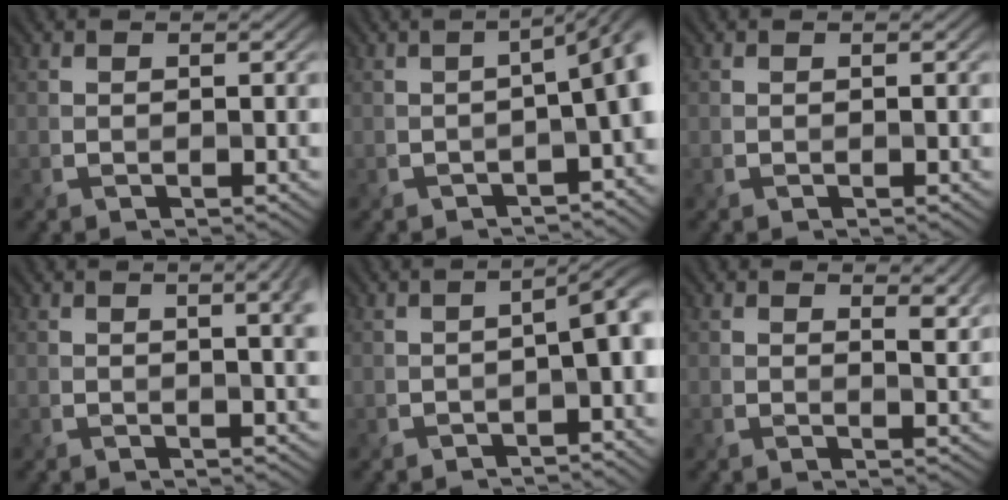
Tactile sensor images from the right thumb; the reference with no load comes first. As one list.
[{"total": 7.0, "force": [-2.2, 2.0, 6.3], "torque": [-0.068, -0.002, -0.032]}, {"total": 0.0}, {"total": 4.9, "force": [1.4, 1.4, 4.5], "torque": [-0.041, 0.011, 0.017]}, {"total": 4.3, "force": [-1.6, 1.1, 3.8], "torque": [-0.051, 0.002, -0.028]}, {"total": 3.6, "force": [2.3, 1.4, 2.4], "torque": [-0.039, -0.004, 0.037]}]